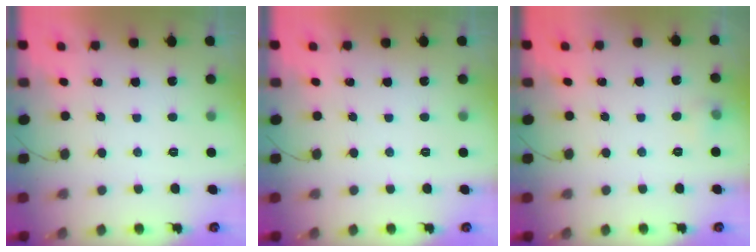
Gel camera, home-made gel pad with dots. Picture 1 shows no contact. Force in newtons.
{"total": 0.0}
{"total": 5.0, "press": 4.1, "slide": 2.7}